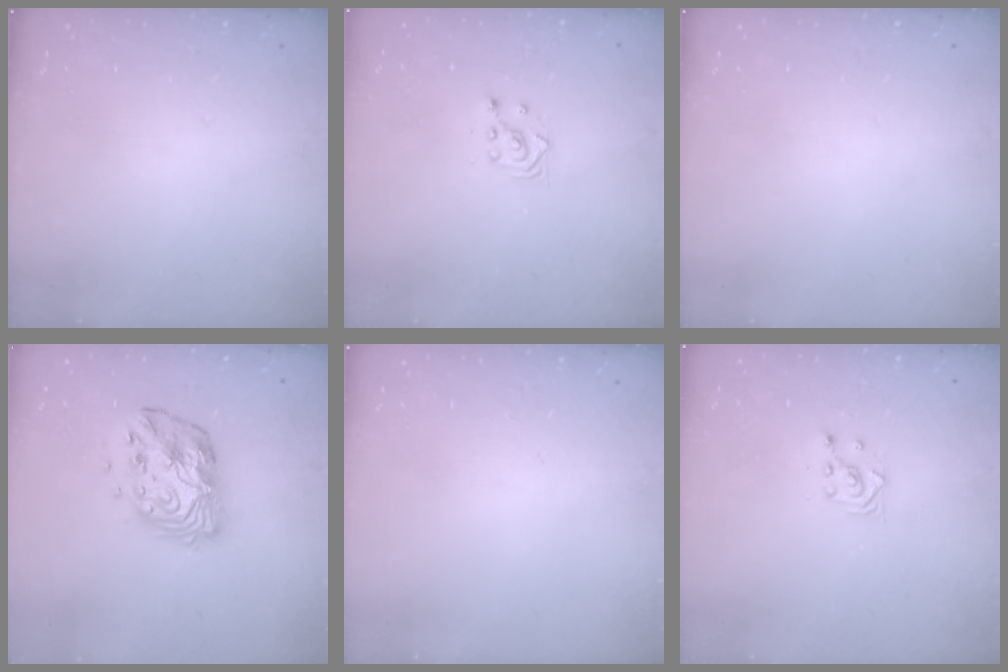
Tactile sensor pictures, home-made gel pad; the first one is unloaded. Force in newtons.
{"total": 2.3, "press": 2.3, "slide": 0.3}
{"total": 0.0}
{"total": 13.5, "press": 13.5, "slide": 1.0}
{"total": 0.0}
{"total": 2.3, "press": 2.3, "slide": 0.3}